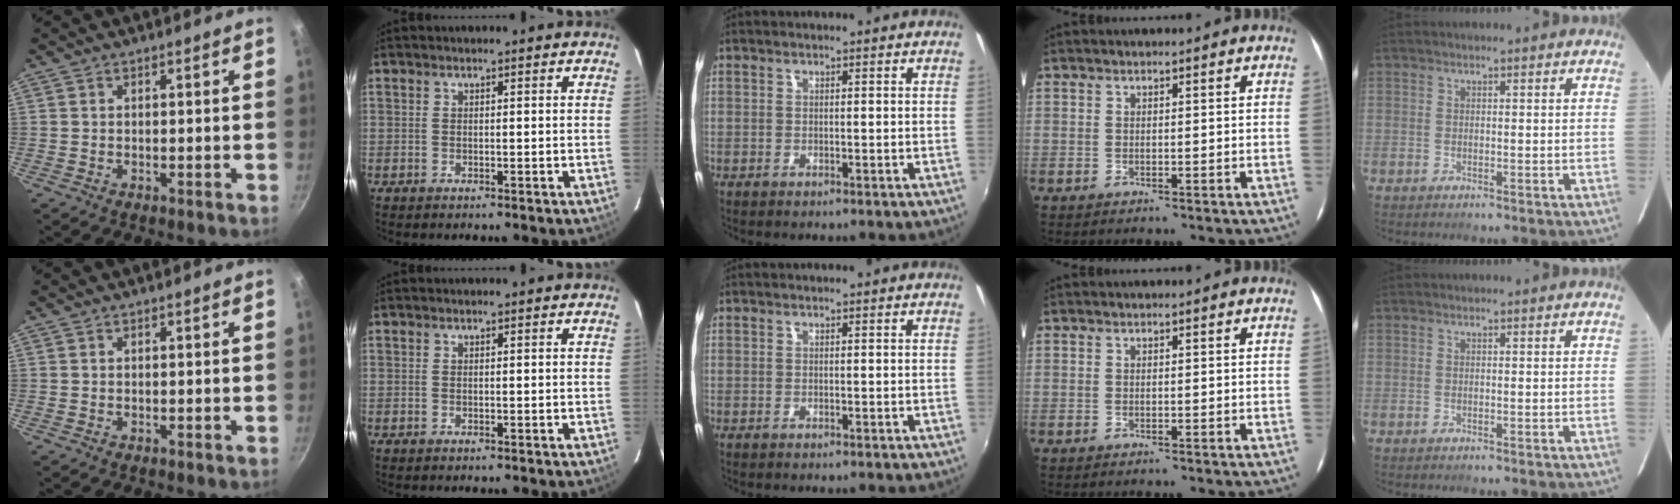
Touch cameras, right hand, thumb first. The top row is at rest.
{}